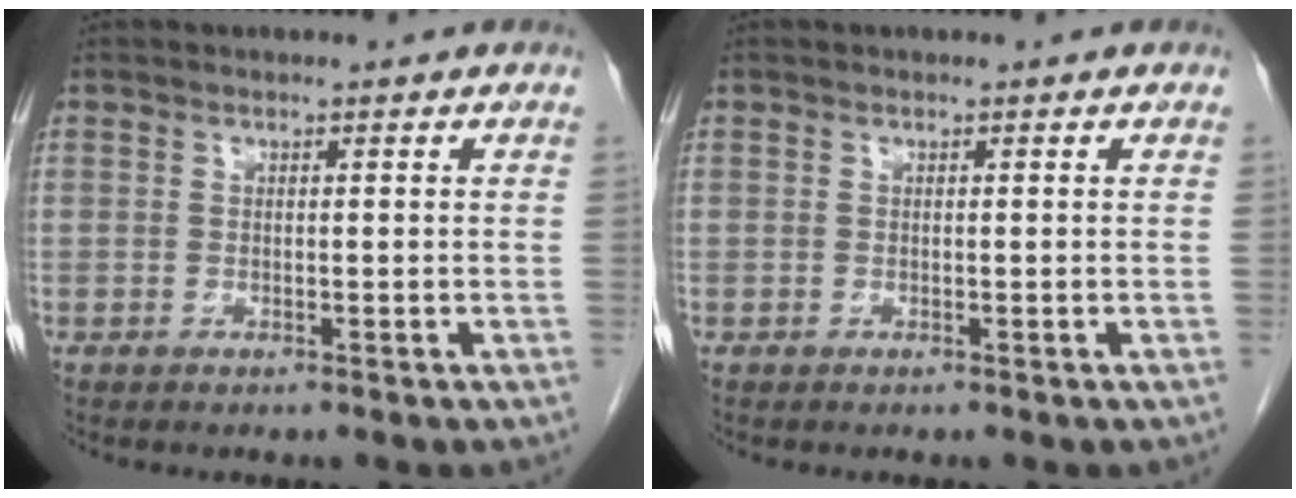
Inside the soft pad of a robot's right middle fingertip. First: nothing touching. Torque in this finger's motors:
{"motor_torque": [0.14, -0.02, 0.02, 0.01]}